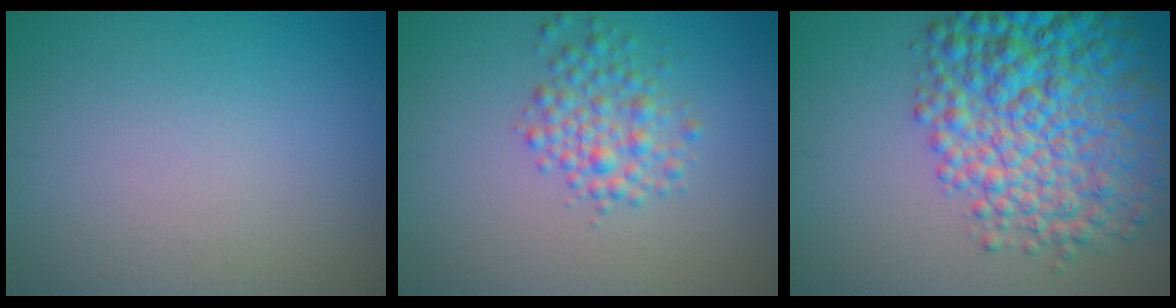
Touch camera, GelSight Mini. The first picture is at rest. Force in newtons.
{"total": 2.7, "press": 2.7, "slide": 0.1}
{"total": 9.4, "press": 9.4, "slide": 0.2}